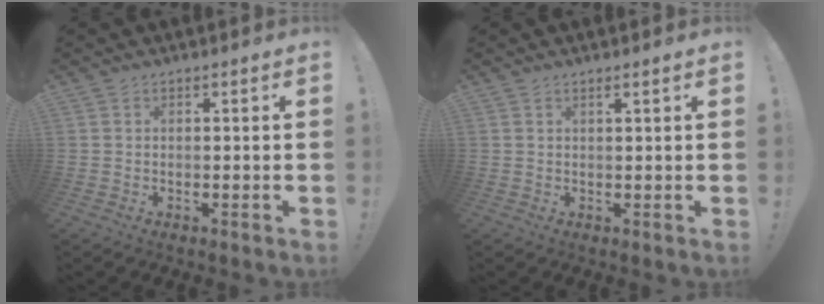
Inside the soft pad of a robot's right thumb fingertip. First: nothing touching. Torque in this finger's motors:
{"motor_torque": [0.19, 0.25, 0.04, -0.04, 0.08]}